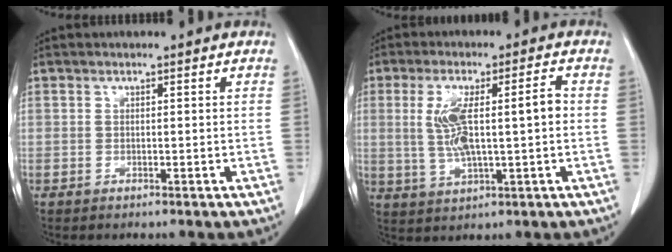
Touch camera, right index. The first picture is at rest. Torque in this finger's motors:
{"motor_torque": [0.27, 0.12, 0.21, 0.14]}